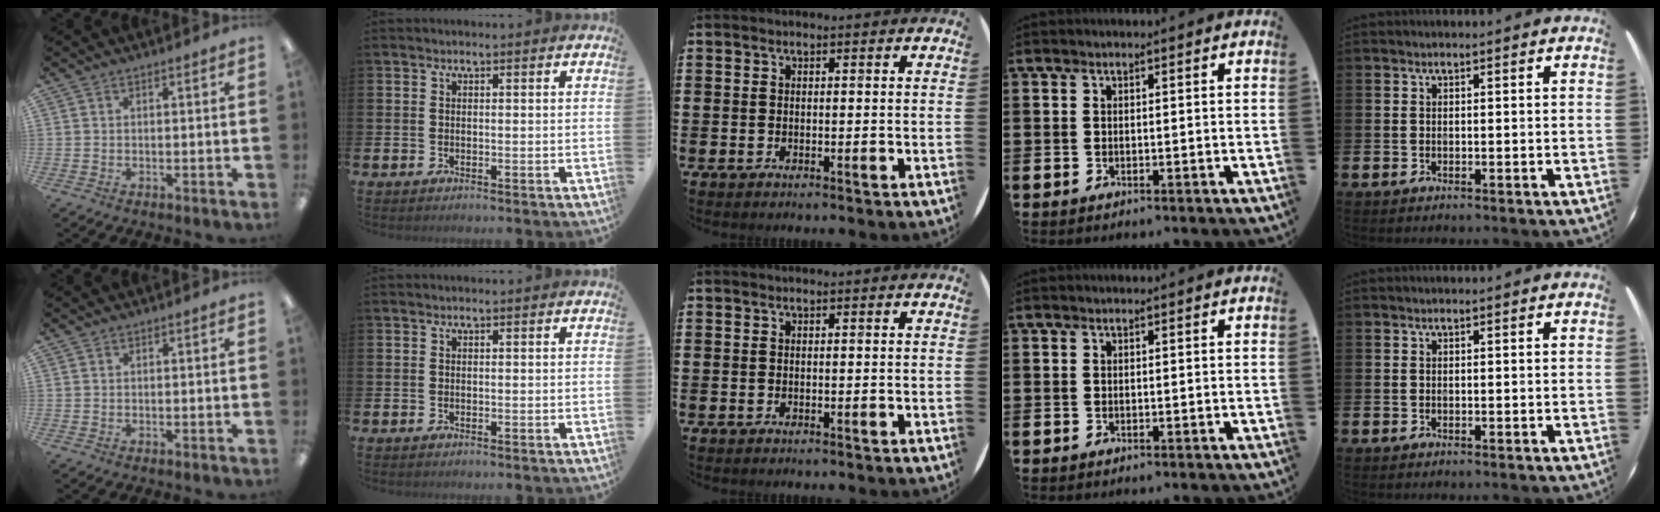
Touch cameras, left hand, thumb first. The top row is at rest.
{}